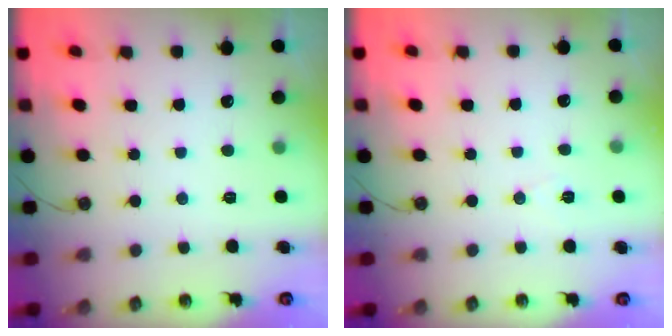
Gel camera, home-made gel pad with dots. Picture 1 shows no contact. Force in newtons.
{"total": 5.7, "press": 3.6, "slide": 4.4}